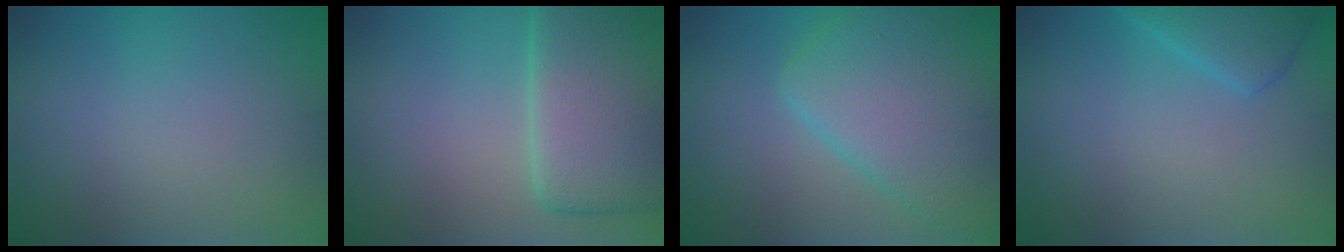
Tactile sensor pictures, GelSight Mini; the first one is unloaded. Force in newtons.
{"total": 11.4, "press": 11.4, "slide": 0.5}
{"total": 8.9, "press": 8.9, "slide": 0.4}
{"total": 2.9, "press": 2.9, "slide": 0.2}